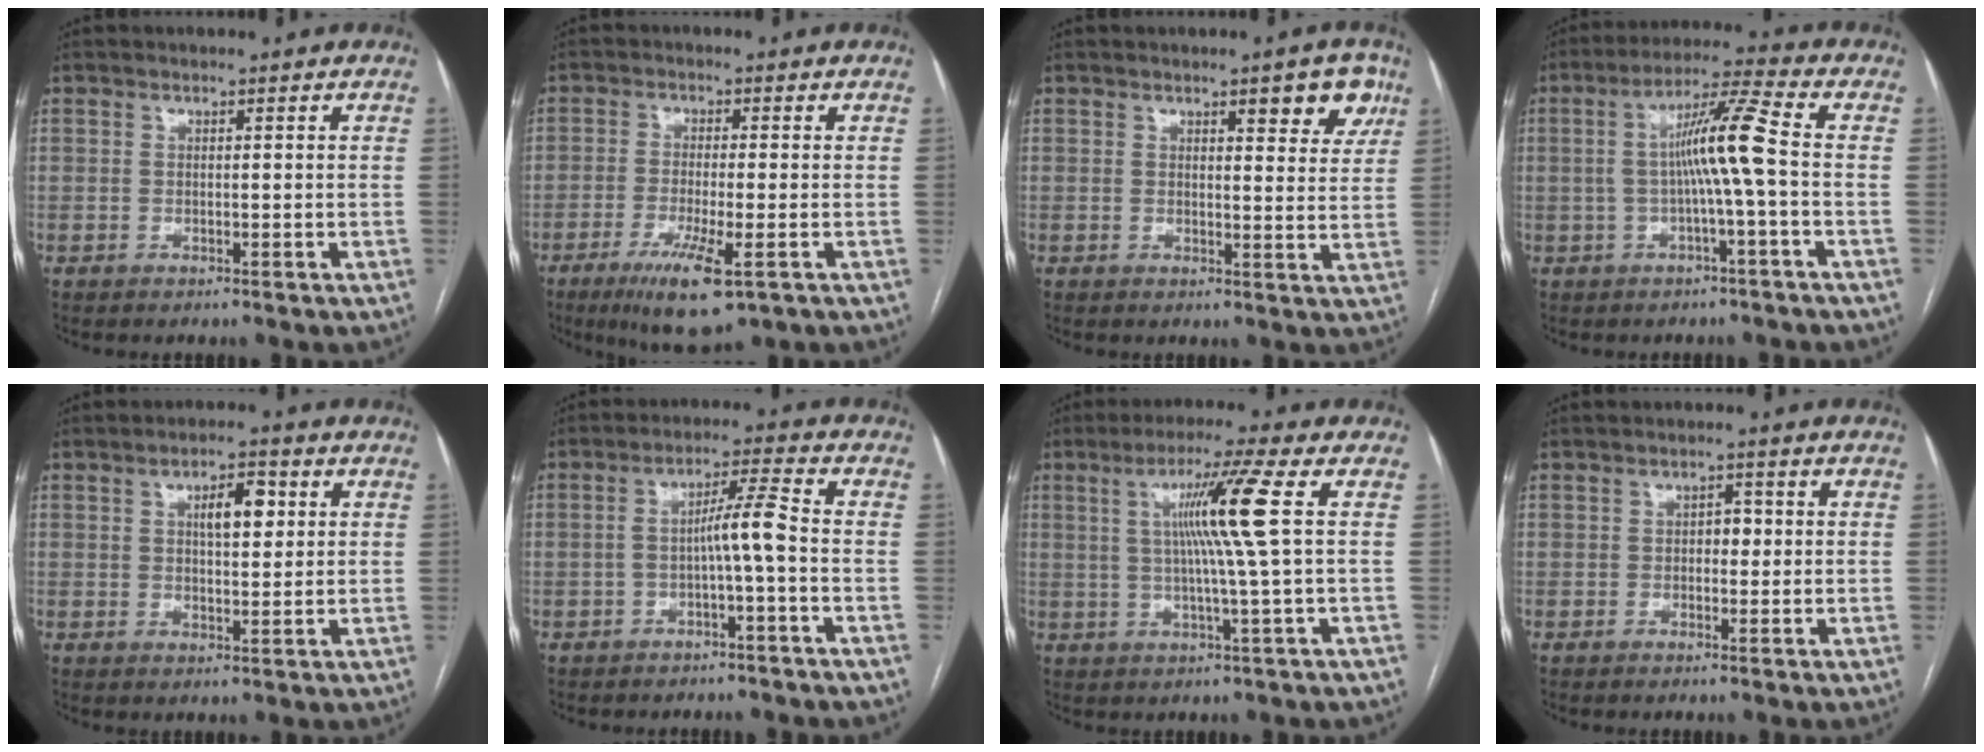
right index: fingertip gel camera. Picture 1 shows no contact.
{"total": 8.8, "force": [-4.3, 1.3, 7.5], "torque": [-0.138, -0.024, -0.068]}
{"total": 5.9, "force": [3.5, 1.7, 4.5], "torque": [-0.048, 0.001, 0.039]}
{"total": 8.7, "force": [-0.6, -1.0, 8.6], "torque": [-0.155, 0.020, -0.010]}
{"total": 5.6, "force": [1.8, 2.1, 4.9], "torque": [-0.080, 0.009, 0.031]}
{"total": 5.4, "force": [-1.3, -0.3, 5.2], "torque": [-0.089, 0.021, -0.020]}
{"total": 9.4, "force": [1.7, -2.2, 8.9], "torque": [-0.156, 0.005, 0.037]}
{"total": 2.1, "force": [0.0, 1.3, 1.6], "torque": [-0.019, 0.008, -0.001]}